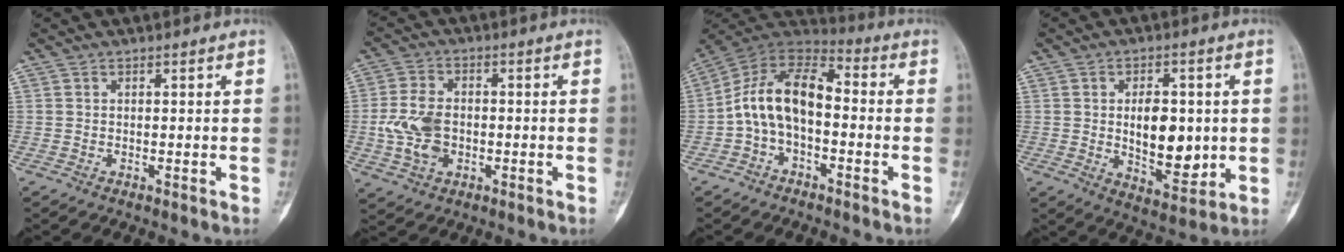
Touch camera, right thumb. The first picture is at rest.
{"total": 9.0, "force": [-1.2, 6.2, 6.4], "torque": [-0.121, 0.007, -0.023]}
{"total": 12.9, "force": [-1.8, 7.6, 10.2], "torque": [-0.174, 0.054, -0.045]}
{"total": 11.7, "force": [0.3, 6.6, 9.7], "torque": [-0.116, -0.015, 0.018]}